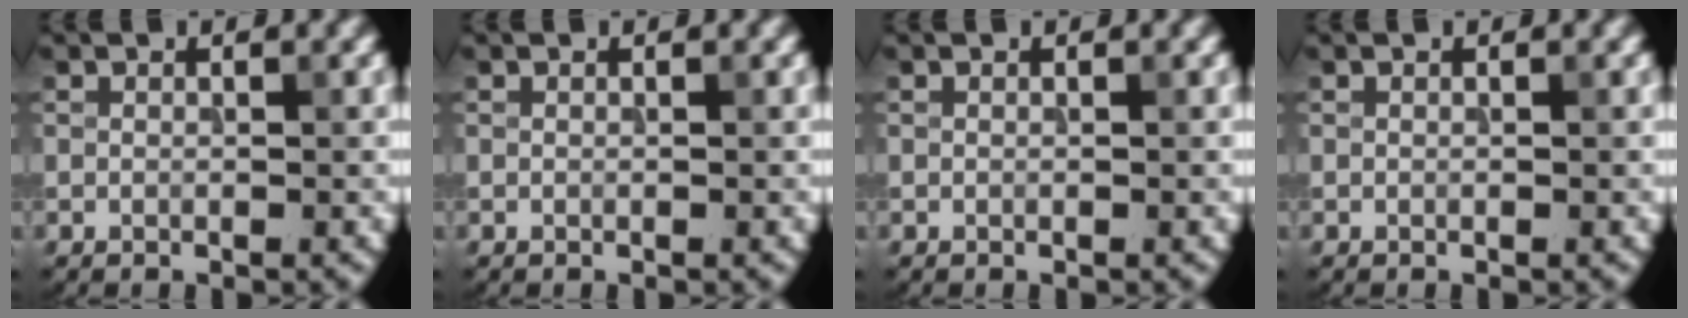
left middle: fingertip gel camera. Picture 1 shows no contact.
{"total": 0.0}
{"total": 0.0}
{"total": 0.0}